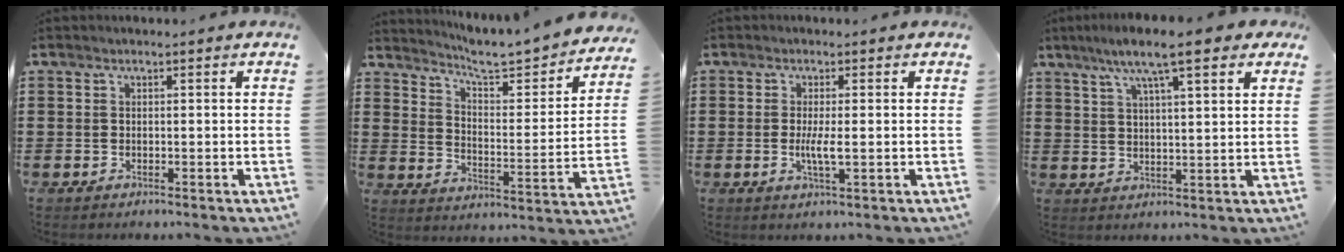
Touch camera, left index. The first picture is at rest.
{"total": 5.2, "force": [4.9, 0.5, 1.6], "torque": [-0.051, -0.044, 0.076]}
{"total": 3.2, "force": [-0.2, 0.4, 3.1], "torque": [-0.055, -0.004, -0.004]}
{"total": 9.2, "force": [6.5, 1.6, 6.3], "torque": [-0.132, -0.004, 0.110]}